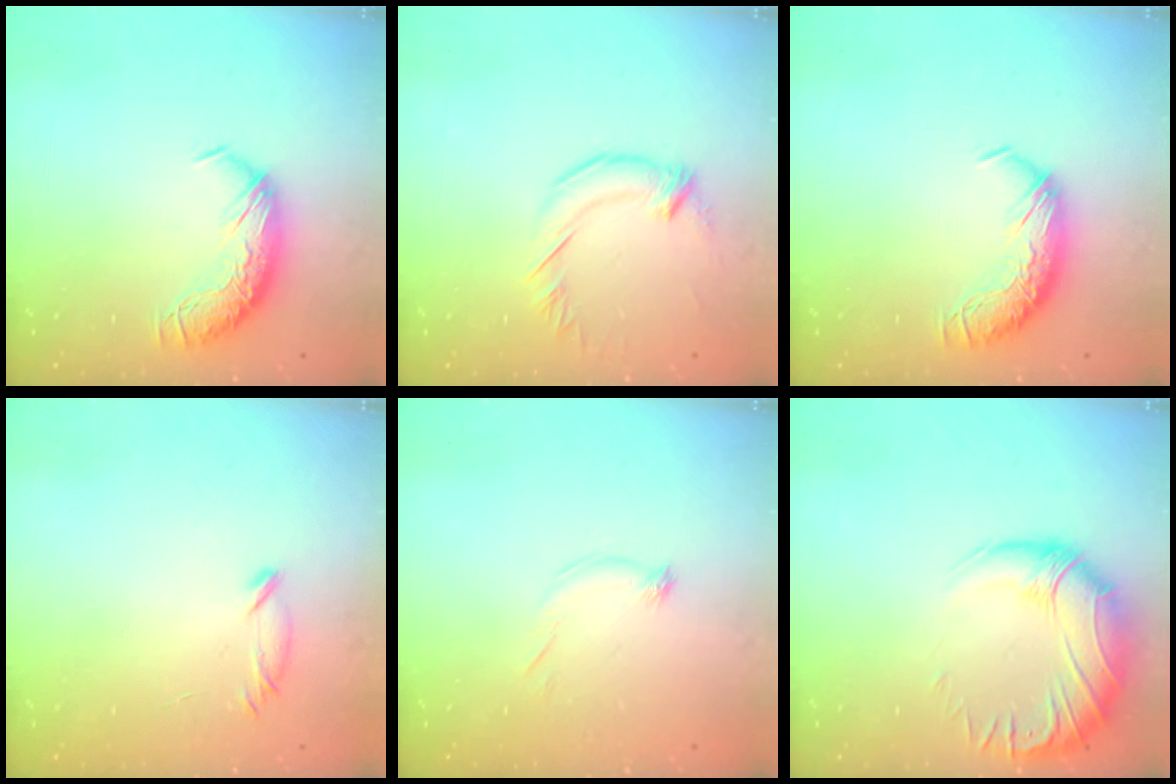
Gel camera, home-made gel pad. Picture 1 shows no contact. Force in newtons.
{"total": 2.1, "press": 2.0, "slide": 0.5}
{"total": 0.0}
{"total": 7.5, "press": 7.5, "slide": 0.5}
{"total": 7.1, "press": 7.1, "slide": 0.8}
{"total": 3.4, "press": 0.6, "slide": 3.3}